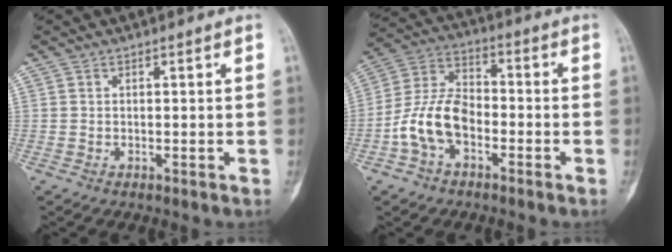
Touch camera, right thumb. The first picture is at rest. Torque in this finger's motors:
{"motor_torque": [0.57, 0.44, 1.31, -0.61, 0.07]}